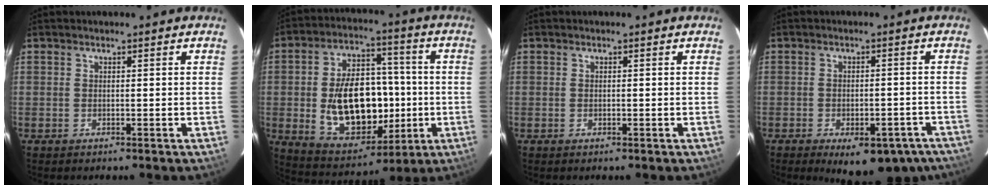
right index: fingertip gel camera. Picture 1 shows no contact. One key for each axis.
{"total": 19.6, "fx": -2.0, "fy": 12.1, "fz": 15.4, "tx": -0.282, "ty": 0.019, "tz": -0.007}
{"total": 0.0}
{"total": 14.7, "fx": -10.5, "fy": 6.6, "fz": 7.9, "tx": -0.118, "ty": 0.001, "tz": -0.119}